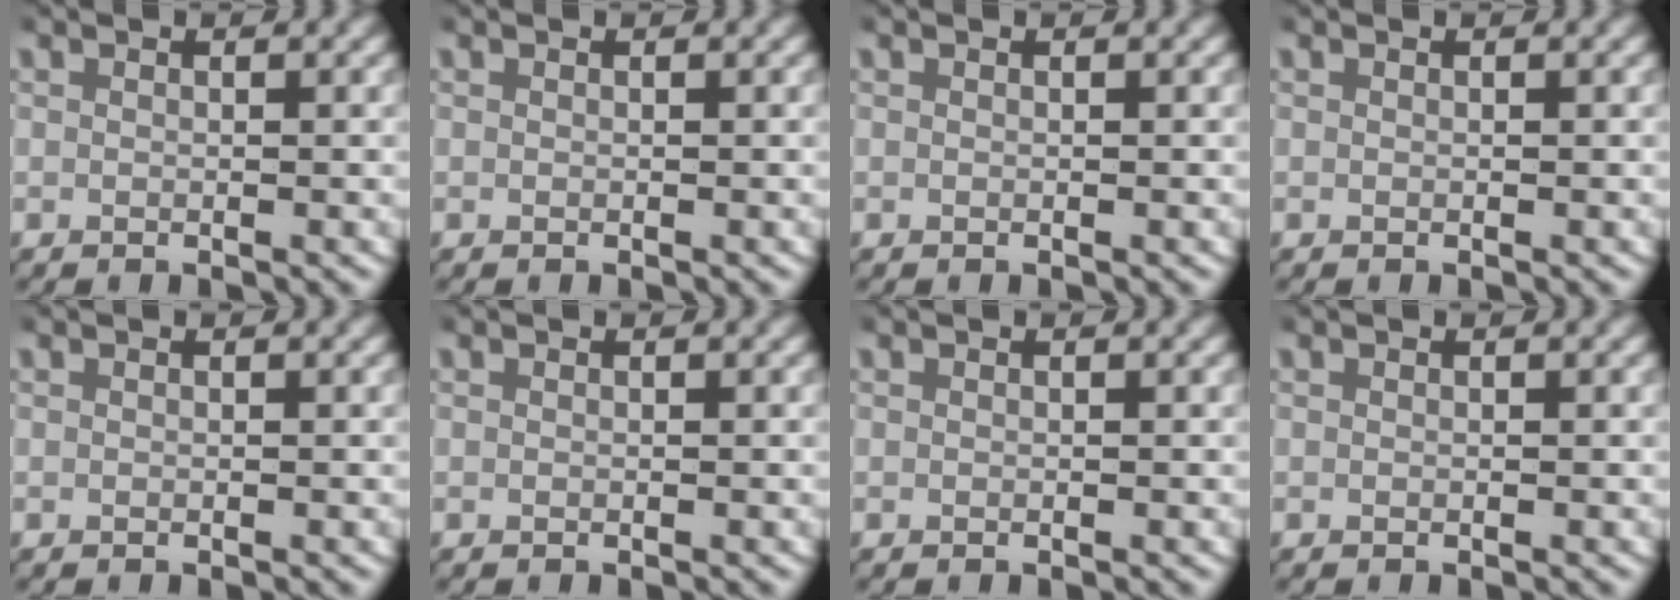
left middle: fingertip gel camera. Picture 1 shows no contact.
{"total": 0.0}
{"total": 0.0}
{"total": 0.0}
{"total": 0.0}
{"total": 0.0}
{"total": 0.0}
{"total": 0.0}